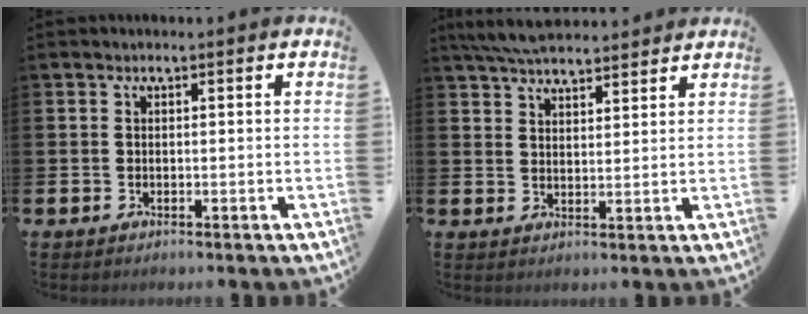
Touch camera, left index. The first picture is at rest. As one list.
[{"total": 6.1, "force": [5.8, 0.9, 1.6], "torque": [-0.054, -0.019, 0.109]}]